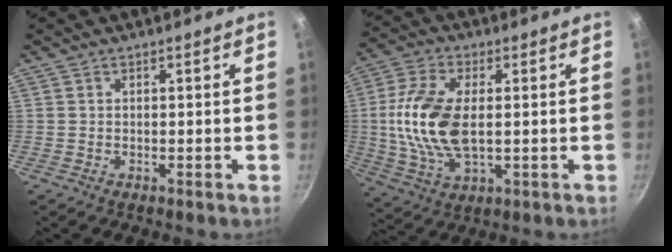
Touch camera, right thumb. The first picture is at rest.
{"total": 14.7, "force": [0.6, 7.8, 12.4], "torque": [-0.249, 0.004, 0.008]}